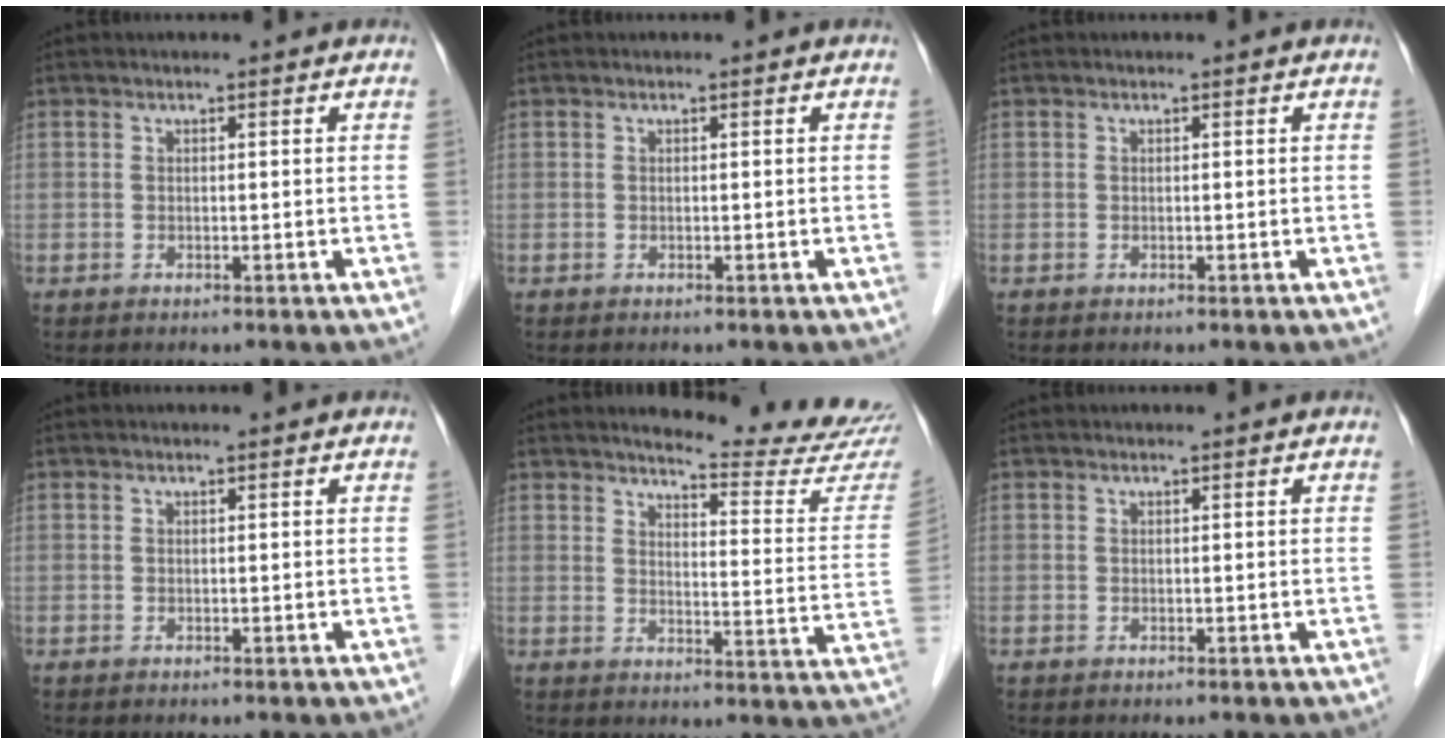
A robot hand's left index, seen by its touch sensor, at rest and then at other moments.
{"total": 0.0}
{"total": 0.0}
{"total": 0.0}
{"total": 15.0, "force": [14.7, -0.8, 3.2], "torque": [-0.038, -0.111, 0.158]}
{"total": 0.0}